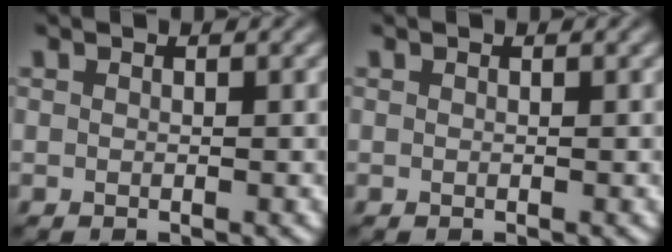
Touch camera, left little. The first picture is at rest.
{"total": 0.0}